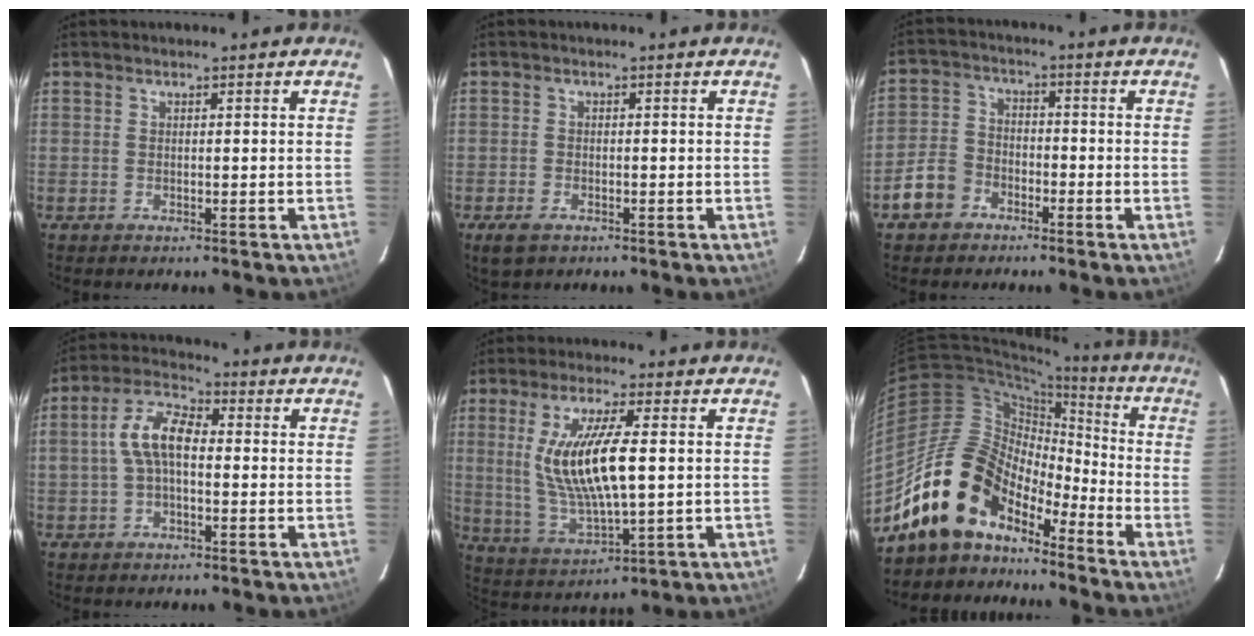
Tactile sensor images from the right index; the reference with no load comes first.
{"total": 3.6, "force": [-2.3, 1.9, 1.9], "torque": [-0.046, -0.009, -0.041]}
{"total": 6.9, "force": [-4.2, 4.9, 2.3], "torque": [-0.060, 0.021, -0.077]}
{"total": 7.9, "force": [-0.4, 4.1, 6.7], "torque": [-0.140, 0.023, -0.009]}
{"total": 14.0, "force": [1.5, 3.4, 13.5], "torque": [-0.261, -0.012, 0.041]}
{"total": 15.4, "force": [-12.1, 7.2, 6.1], "torque": [-0.118, 0.021, -0.223]}